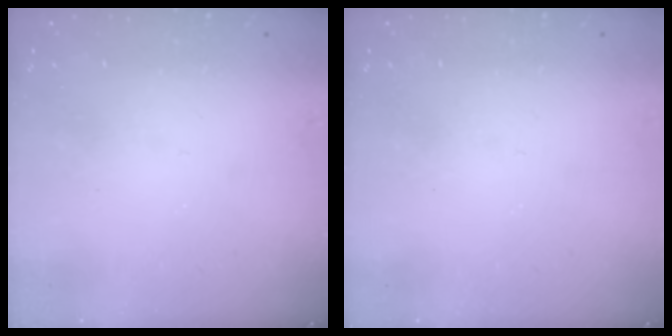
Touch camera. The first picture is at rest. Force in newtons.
{"total": 0.0}